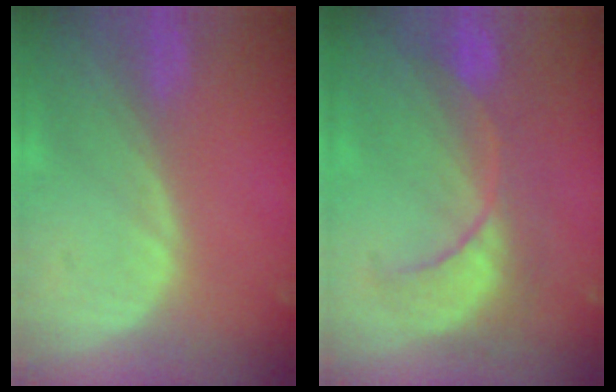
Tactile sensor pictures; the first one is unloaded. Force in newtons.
{"total": 8.5, "press": 8.4, "slide": 1.3}